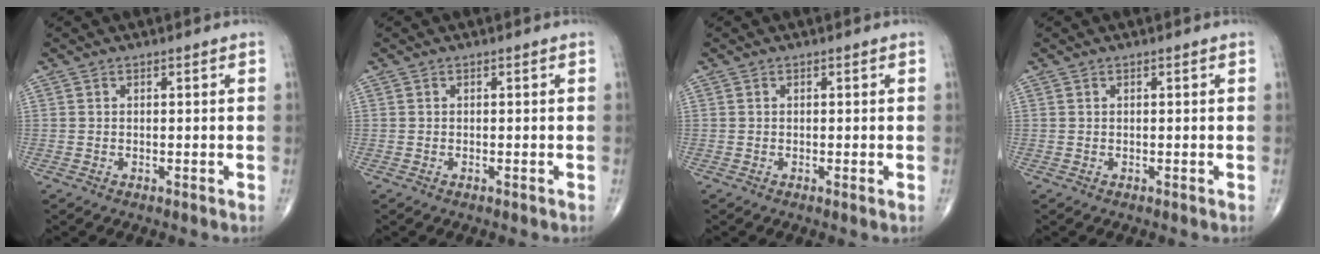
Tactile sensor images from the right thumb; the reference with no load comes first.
{"total": 0.0}
{"total": 0.6, "force": [-0.2, 0.0, 0.5], "torque": [-0.014, -0.002, -0.005]}
{"total": 0.0}